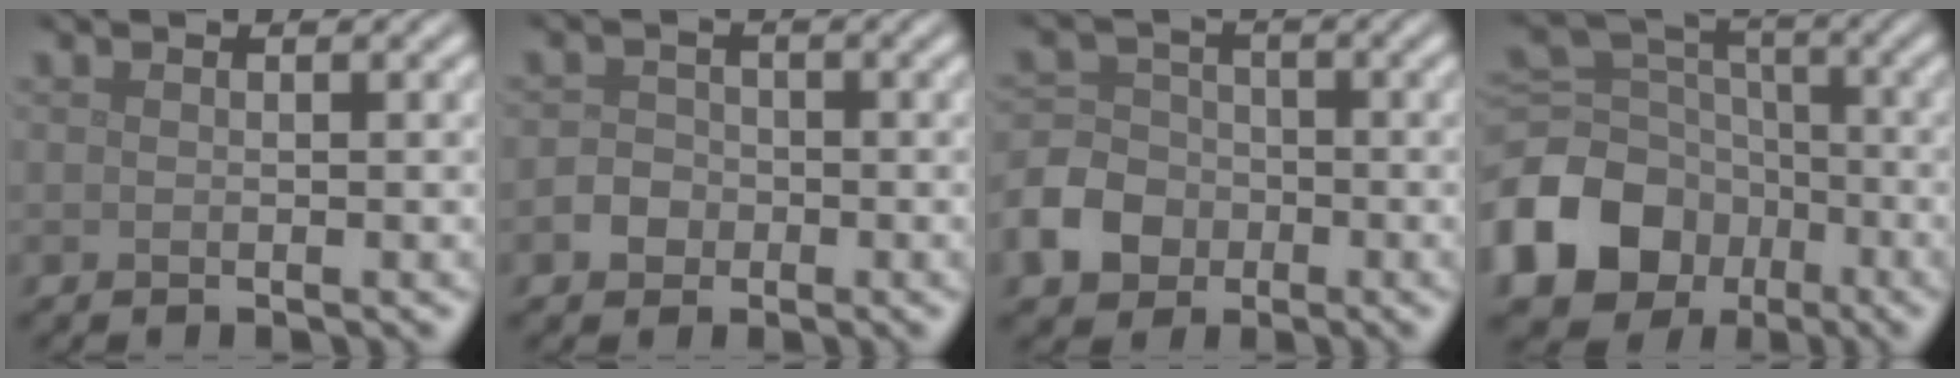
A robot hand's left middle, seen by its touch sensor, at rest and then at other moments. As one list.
[{"total": 2.0, "force": [-0.7, 1.7, 0.7], "torque": [0.001, 0.001, -0.019]}, {"total": 6.5, "force": [-3.0, 5.2, 2.4], "torque": [-0.041, -0.012, -0.075]}, {"total": 14.6, "force": [-6.8, 11.6, 5.6], "torque": [-0.160, -0.036, -0.136]}]